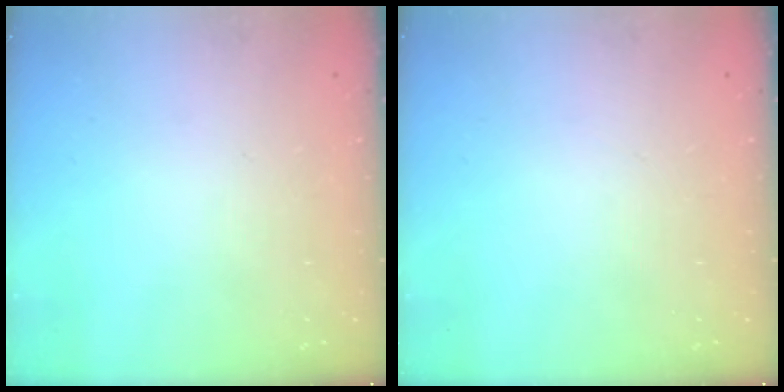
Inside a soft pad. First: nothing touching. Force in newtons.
{"total": 0.0}